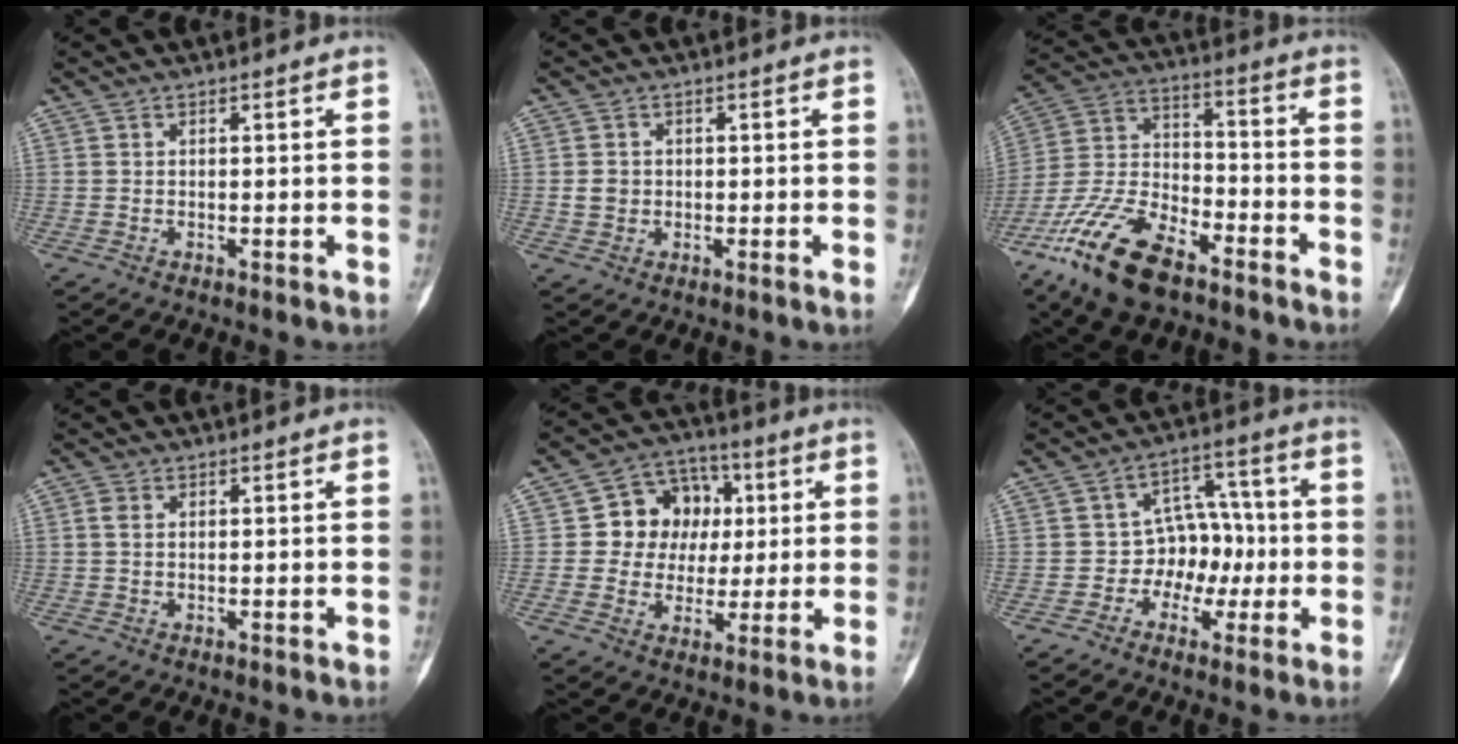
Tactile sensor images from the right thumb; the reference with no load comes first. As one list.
[{"total": 2.2, "force": [-0.1, 1.8, 1.3], "torque": [-0.017, 0.003, -0.001]}, {"total": 17.9, "force": [-11.6, 7.6, 11.3], "torque": [-0.227, 0.057, -0.219]}, {"total": 1.5, "force": [0.4, 1.1, 1.0], "torque": [-0.018, 0.003, 0.007]}, {"total": 11.6, "force": [1.8, 10.1, 5.3], "torque": [-0.024, 0.011, 0.026]}, {"total": 8.3, "force": [-1.6, 6.8, 4.5], "torque": [-0.014, 0.040, -0.036]}]